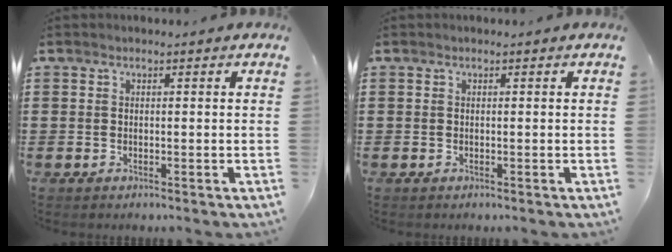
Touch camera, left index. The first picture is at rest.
{"total": 0.0}